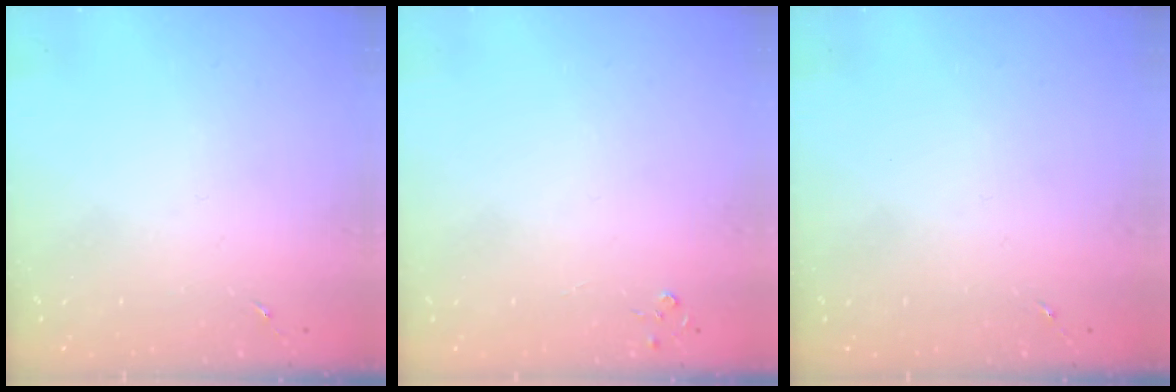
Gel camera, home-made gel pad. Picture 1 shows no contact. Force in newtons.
{"total": 2.8, "press": 2.8, "slide": 0.3}
{"total": 0.0}